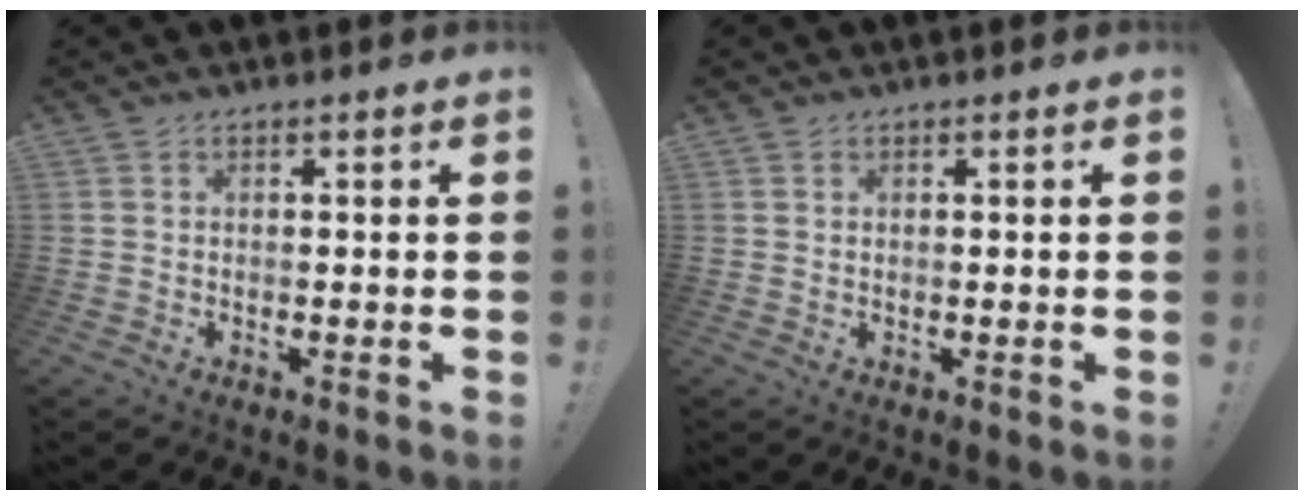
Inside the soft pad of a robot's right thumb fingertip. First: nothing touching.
{"total": 0.7, "force": [0.6, 0.2, 0.0], "torque": [0.009, -0.005, 0.011]}